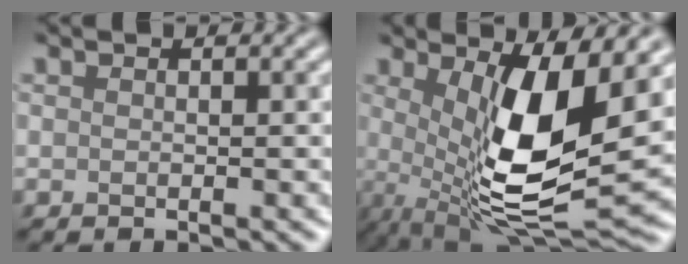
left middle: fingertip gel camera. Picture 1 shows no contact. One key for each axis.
{"total": 10.9, "fx": 0.9, "fy": 3.3, "fz": 10.4, "tx": -0.182, "ty": -0.024, "tz": 0.020}